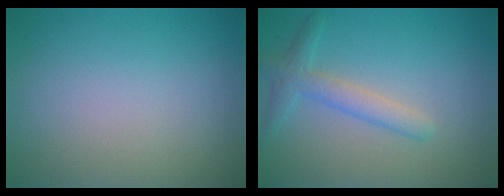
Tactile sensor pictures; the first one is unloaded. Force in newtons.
{"total": 2.5, "press": 2.5, "slide": 0.1}